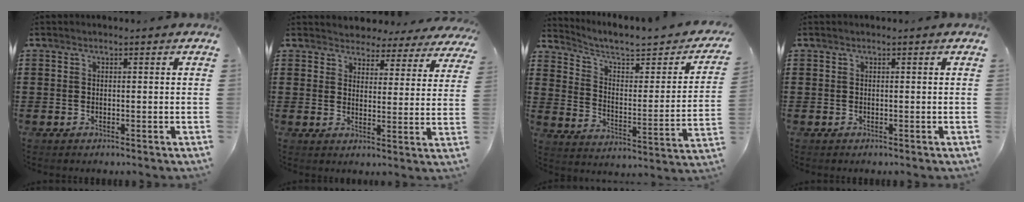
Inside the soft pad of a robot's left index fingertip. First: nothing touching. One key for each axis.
{"total": 4.0, "fx": 3.9, "fy": 0.9, "fz": -0.1, "tx": -0.022, "ty": -0.020, "tz": 0.068}
{"total": 5.2, "fx": 4.1, "fy": 1.4, "fz": 2.8, "tx": -0.078, "ty": -0.029, "tz": 0.064}
{"total": 0.0}